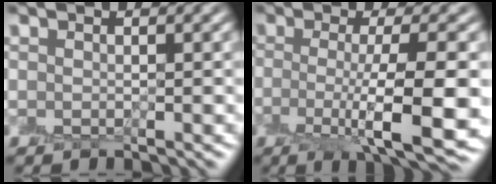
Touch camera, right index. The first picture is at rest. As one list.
[{"total": 7.8, "force": [-1.8, 1.8, 7.3], "torque": [-0.113, -0.013, -0.029]}]